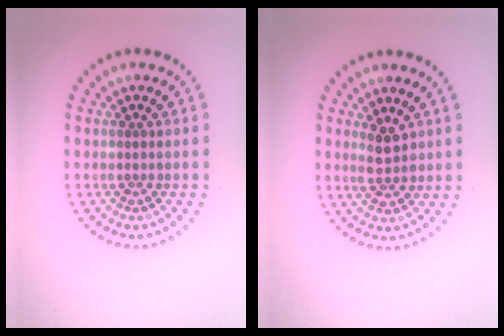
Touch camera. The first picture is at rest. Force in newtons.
{"total": 2.1, "press": 2.1, "slide": 0.4}